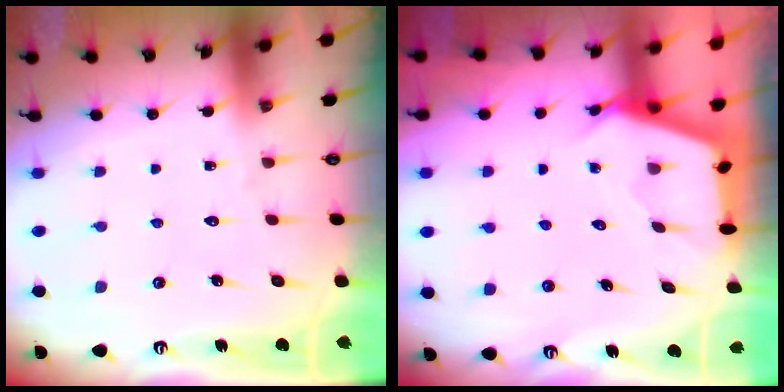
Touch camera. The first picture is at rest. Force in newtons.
{"total": 2.5, "press": 2.5, "slide": 0.3}